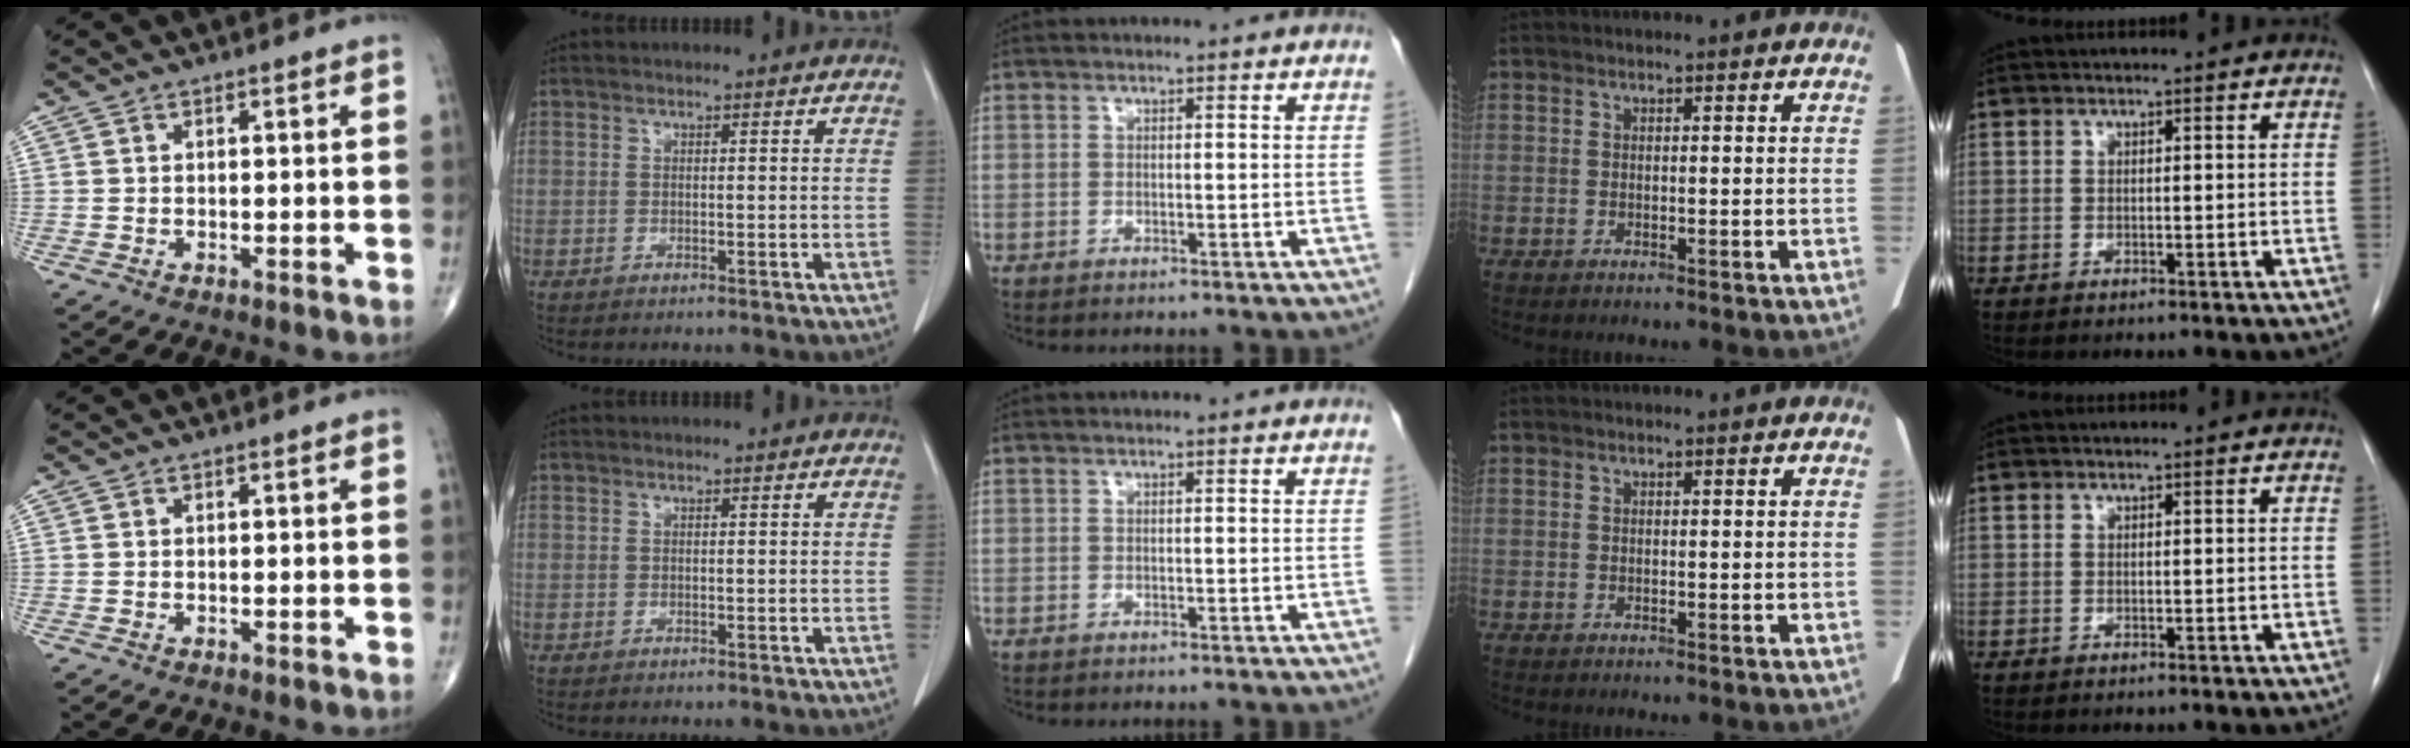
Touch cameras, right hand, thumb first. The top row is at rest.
{}